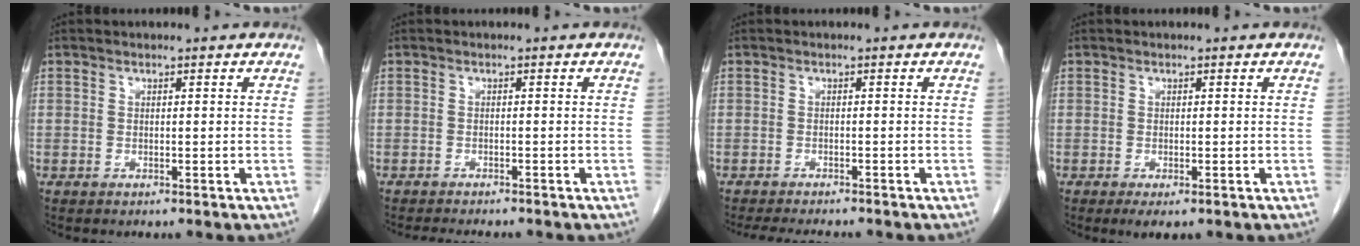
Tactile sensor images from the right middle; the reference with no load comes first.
{"total": 4.5, "force": [-4.1, 0.9, 1.8], "torque": [-0.023, -0.008, -0.056]}
{"total": 6.1, "force": [-5.5, 1.0, 2.4], "torque": [-0.034, -0.012, -0.082]}
{"total": 2.3, "force": [-1.4, 0.8, 1.7], "torque": [-0.024, -0.006, -0.016]}